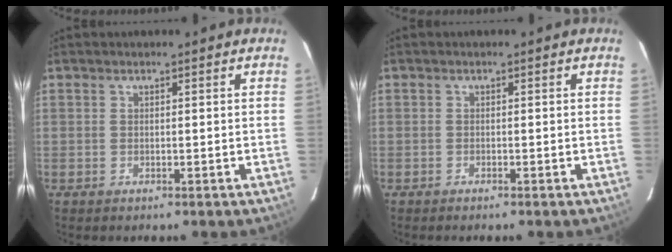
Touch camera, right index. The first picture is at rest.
{"total": 1.0, "force": [-0.9, 0.0, 0.5], "torque": [-0.012, -0.002, -0.010]}